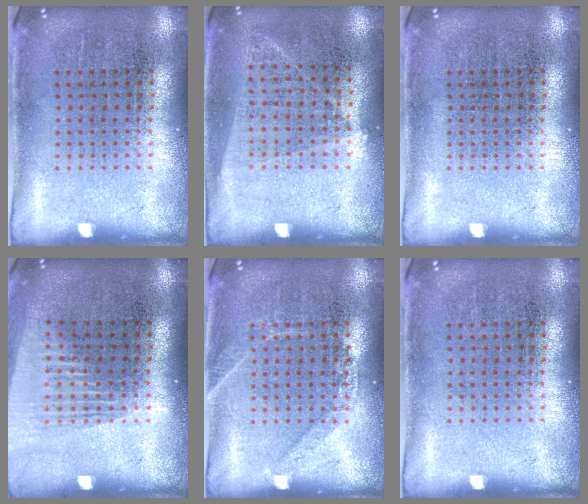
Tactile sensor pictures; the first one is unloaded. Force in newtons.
{"total": 1.0, "press": 0.9, "slide": 0.5}
{"total": 0.0}
{"total": 1.4, "press": 1.2, "slide": 0.7}
{"total": 1.4, "press": 1.3, "slide": 0.2}
{"total": 0.0}